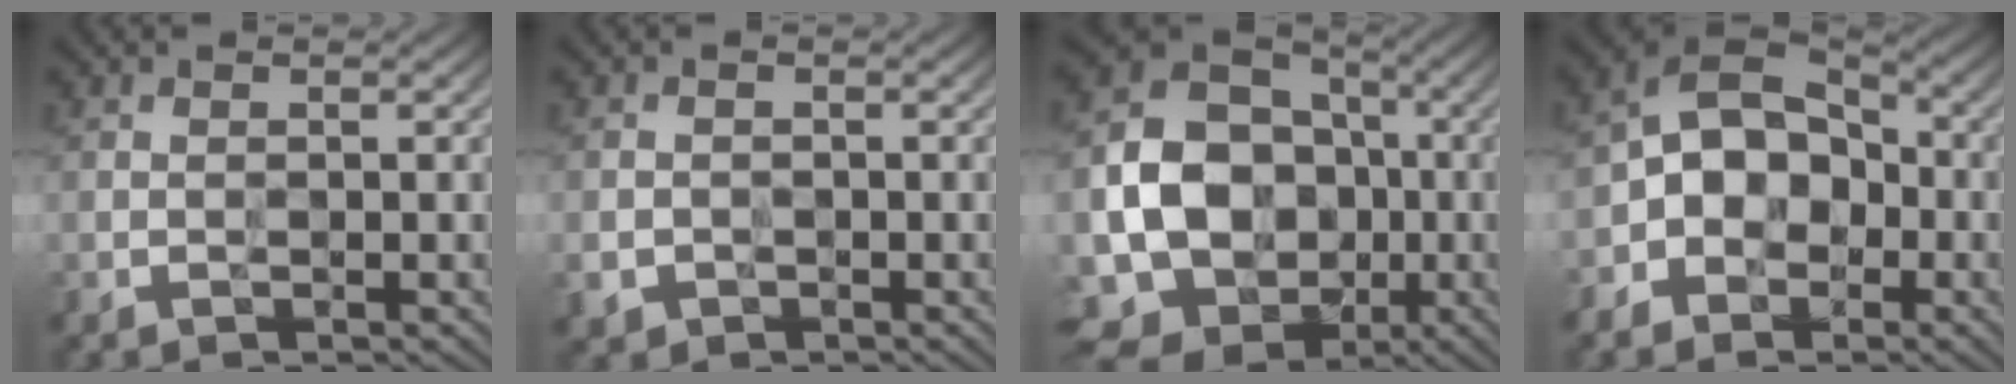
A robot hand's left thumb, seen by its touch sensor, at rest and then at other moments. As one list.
[{"total": 1.8, "force": [-0.9, 1.5, 0.6], "torque": [-0.012, -0.008, -0.017]}, {"total": 16.7, "force": [-3.3, 14.0, 8.6], "torque": [-0.186, -0.039, -0.053]}, {"total": 9.1, "force": [-2.2, 6.8, 5.6], "torque": [-0.087, 0.001, -0.060]}]